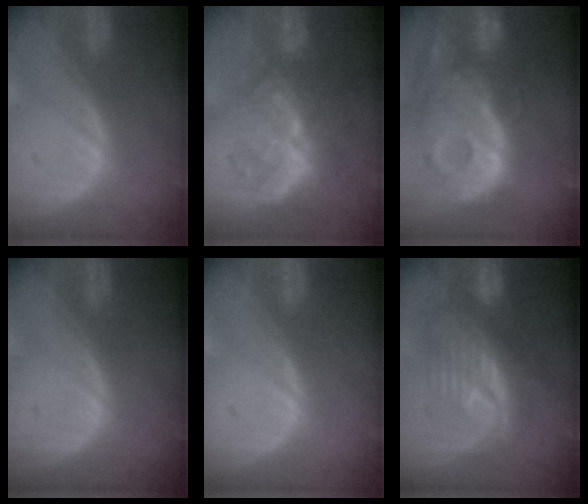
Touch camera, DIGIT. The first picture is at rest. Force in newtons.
{"total": 10.1, "press": 8.8, "slide": 4.9}
{"total": 13.8, "press": 12.0, "slide": 6.9}
{"total": 0.0}
{"total": 0.0}
{"total": 8.3, "press": 8.3, "slide": 0.2}